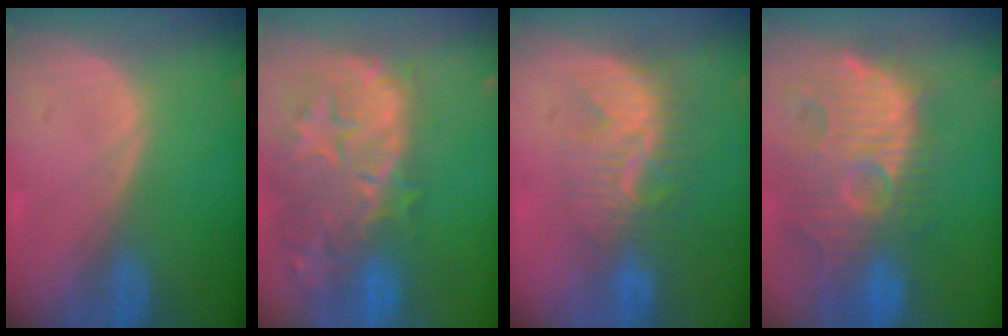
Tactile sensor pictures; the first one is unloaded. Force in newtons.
{"total": 14.7, "press": 11.8, "slide": 8.7}
{"total": 7.8, "press": 7.5, "slide": 2.0}
{"total": 14.0, "press": 12.4, "slide": 6.6}